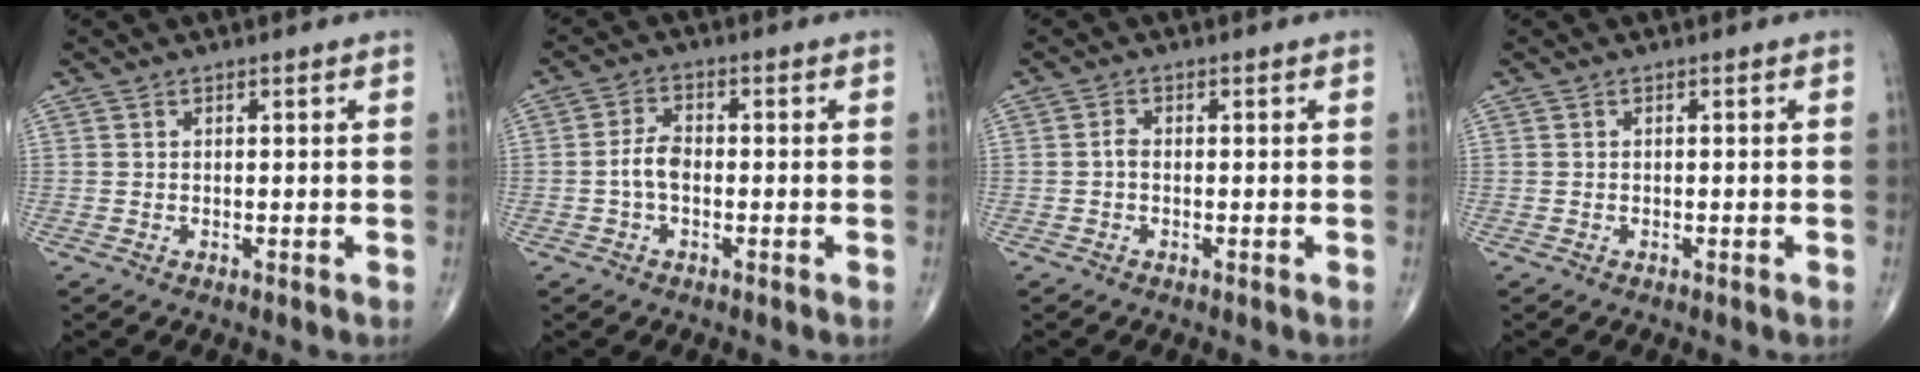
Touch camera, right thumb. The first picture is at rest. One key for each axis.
{"total": 4.0, "fx": -0.9, "fy": 2.3, "fz": 3.2, "tx": -0.062, "ty": 0.015, "tz": -0.022}
{"total": 1.2, "fx": -0.3, "fy": 0.7, "fz": 0.9, "tx": -0.015, "ty": 0.002, "tz": -0.008}
{"total": 0.0}